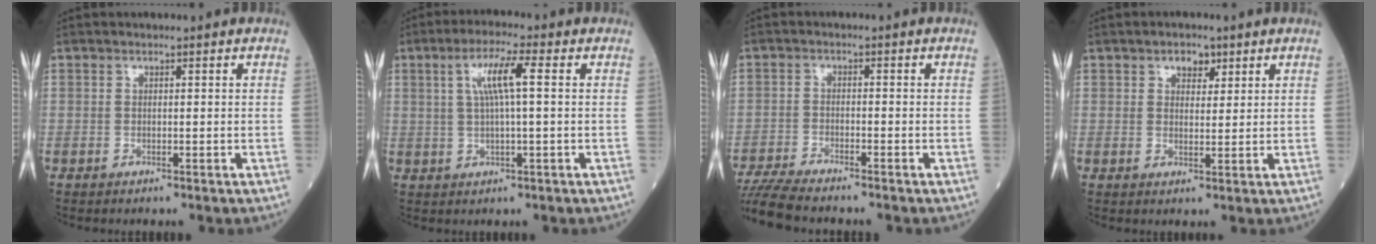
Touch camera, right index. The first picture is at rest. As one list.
[{"total": 6.3, "force": [1.5, 0.4, 6.1], "torque": [-0.118, 0.010, 0.029]}, {"total": 8.9, "force": [-8.1, 0.5, 3.7], "torque": [-0.070, -0.019, -0.141]}, {"total": 3.0, "force": [1.8, 1.7, 1.6], "torque": [-0.025, 0.004, 0.029]}]